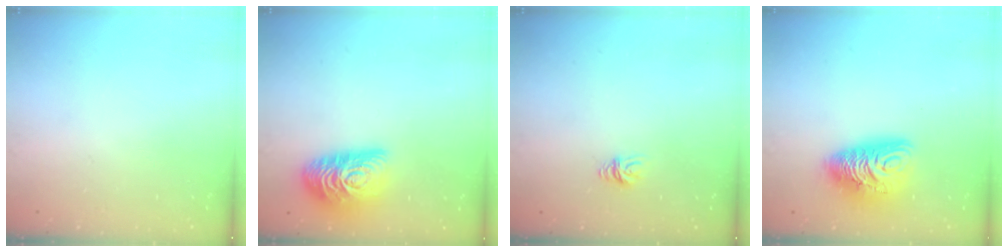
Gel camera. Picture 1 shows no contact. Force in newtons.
{"total": 16.2, "press": 16.2, "slide": 0.9}
{"total": 5.6, "press": 5.6, "slide": 0.1}
{"total": 11.8, "press": 11.7, "slide": 1.2}